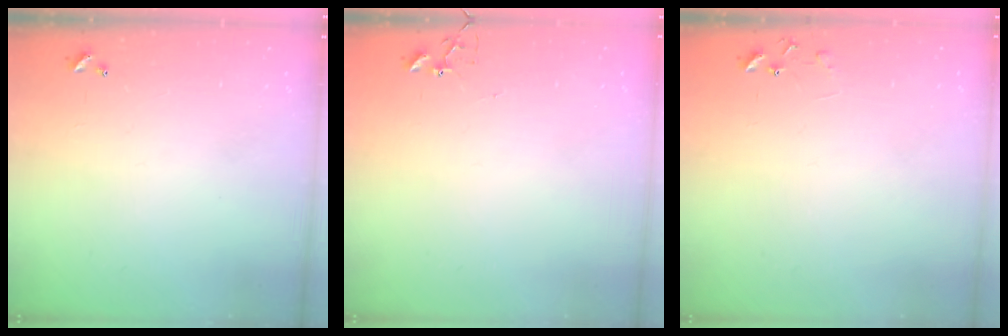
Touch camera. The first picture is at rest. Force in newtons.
{"total": 3.9, "press": 3.9, "slide": 0.3}
{"total": 6.4, "press": 6.4, "slide": 0.4}